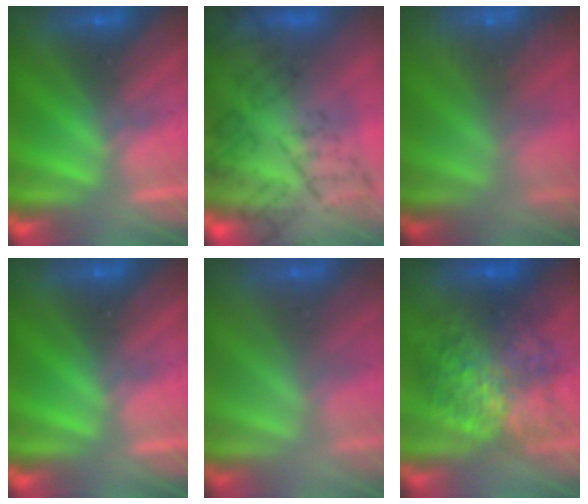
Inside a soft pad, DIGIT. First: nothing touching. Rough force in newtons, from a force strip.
{"total": 8.9}
{"total": 8.0}
{"total": 0.0}
{"total": 2.0}
{"total": 6.9}